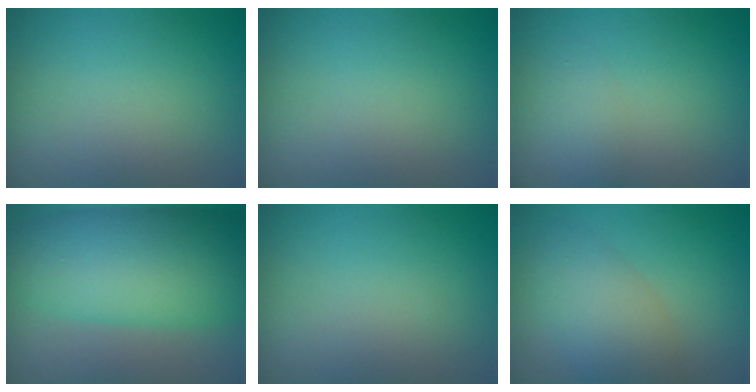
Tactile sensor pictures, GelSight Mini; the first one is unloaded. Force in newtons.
{"total": 0.0}
{"total": 1.6, "press": 1.6, "slide": 0.1}
{"total": 9.2, "press": 9.2, "slide": 0.2}
{"total": 0.0}
{"total": 4.8, "press": 4.8, "slide": 0.2}